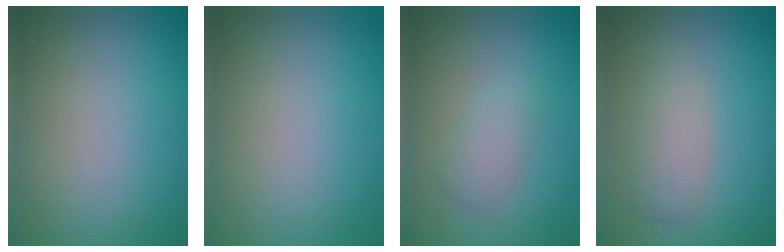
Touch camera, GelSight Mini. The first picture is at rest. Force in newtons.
{"total": 0.0}
{"total": 2.0, "press": 2.0, "slide": 0.0}
{"total": 2.8, "press": 2.8, "slide": 0.2}